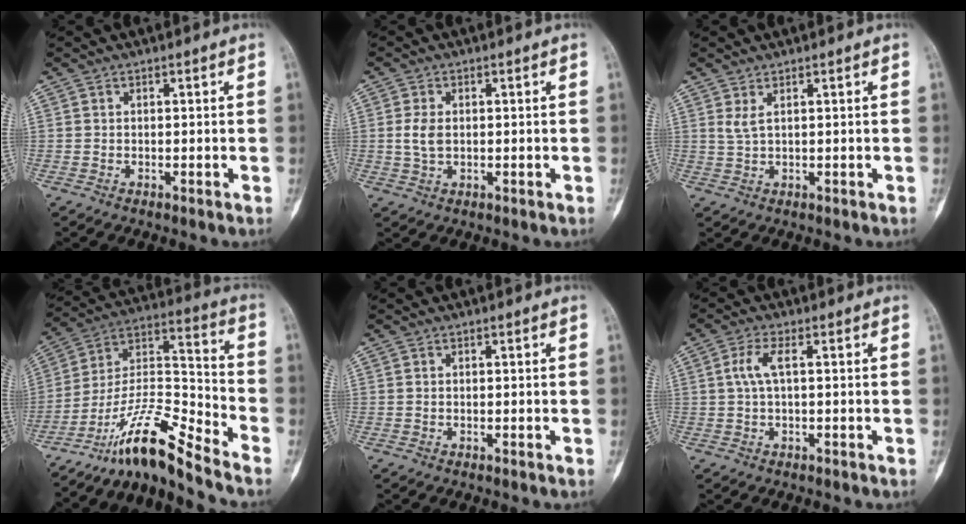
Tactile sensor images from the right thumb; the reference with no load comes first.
{"total": 3.6, "force": [0.2, 2.2, 2.8], "torque": [-0.060, 0.002, 0.004]}
{"total": 1.9, "force": [1.0, 0.4, 1.6], "torque": [-0.043, 0.000, 0.027]}
{"total": 13.6, "force": [-11.6, 1.1, 7.0], "torque": [-0.136, 0.103, -0.218]}
{"total": 0.0}
{"total": 3.5, "force": [0.4, 1.2, 3.2], "torque": [-0.079, 0.010, 0.008]}